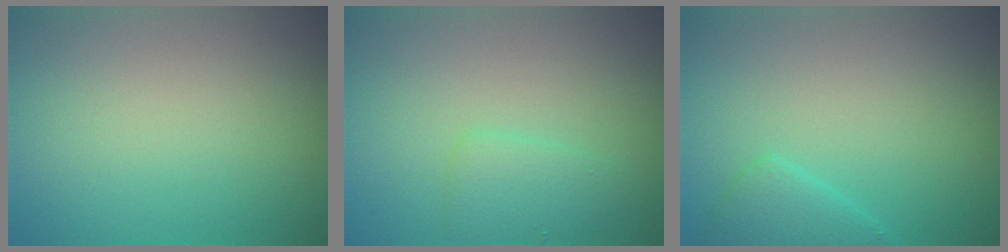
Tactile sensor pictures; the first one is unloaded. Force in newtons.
{"total": 2.1, "press": 2.1, "slide": 0.1}
{"total": 2.3, "press": 2.3, "slide": 0.1}